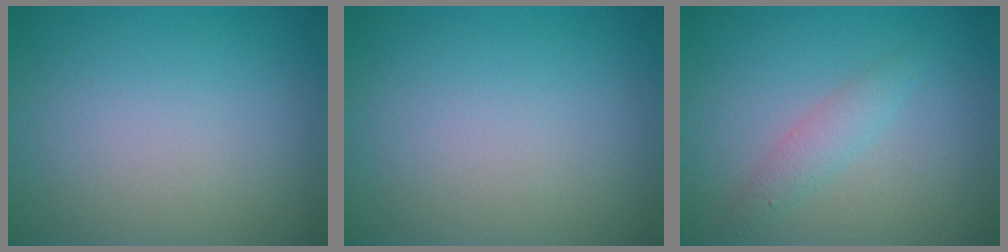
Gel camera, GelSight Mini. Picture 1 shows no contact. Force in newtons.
{"total": 0.0}
{"total": 1.7, "press": 1.7, "slide": 0.0}